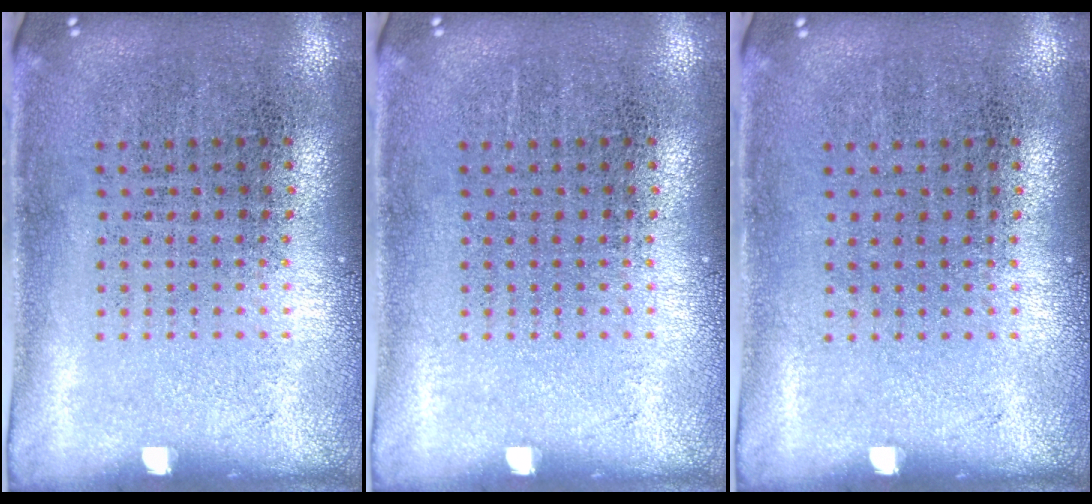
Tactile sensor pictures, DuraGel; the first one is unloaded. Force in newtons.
{"total": 0.0}
{"total": 0.0}